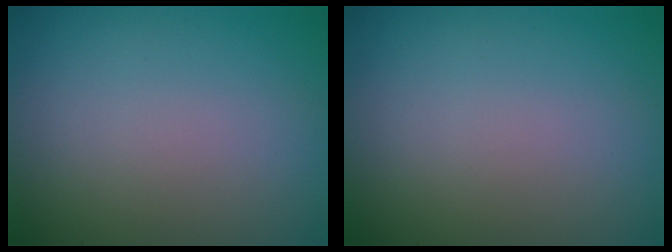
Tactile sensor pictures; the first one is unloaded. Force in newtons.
{"total": 0.0}